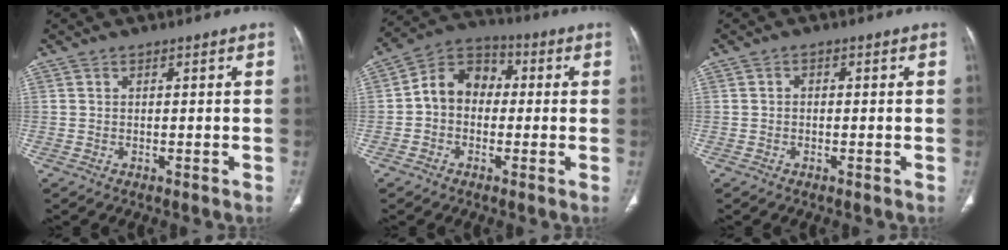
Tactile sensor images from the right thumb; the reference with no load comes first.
{"total": 9.0, "force": [-0.2, 7.1, 5.4], "torque": [-0.066, 0.034, -0.021]}
{"total": 0.9, "force": [-0.1, 0.7, 0.5], "torque": [-0.004, 0.004, -0.005]}